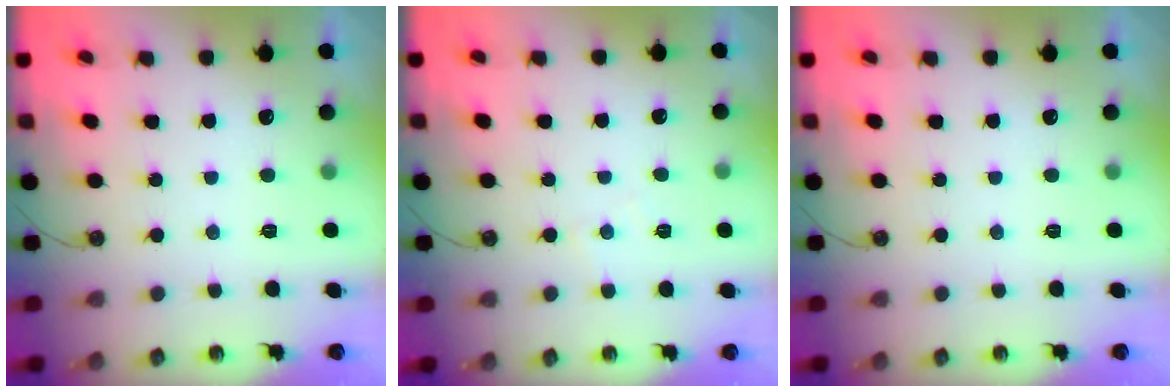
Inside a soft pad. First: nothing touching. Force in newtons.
{"total": 3.0, "press": 2.9, "slide": 0.5}
{"total": 0.0}